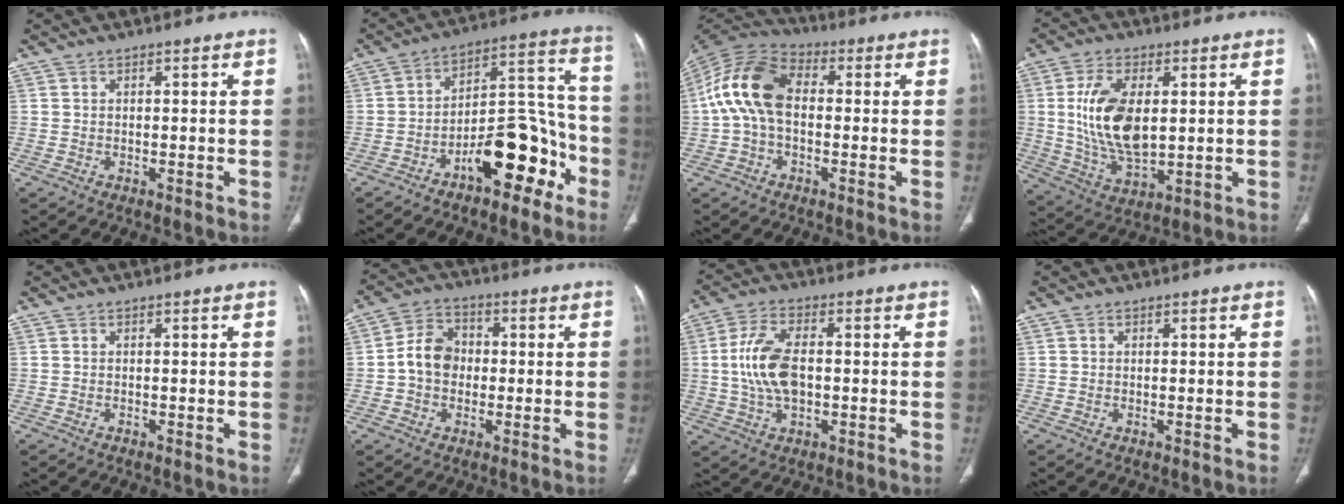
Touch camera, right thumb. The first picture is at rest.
{"total": 15.9, "force": [-8.1, 7.3, 11.6], "torque": [-0.138, 0.085, -0.126]}
{"total": 13.1, "force": [0.3, 8.3, 10.2], "torque": [-0.197, 0.034, -0.006]}
{"total": 14.5, "force": [1.8, 7.9, 12.1], "torque": [-0.225, -0.013, 0.043]}
{"total": 0.0}
{"total": 7.7, "force": [-0.4, 6.3, 4.5], "torque": [-0.062, 0.024, -0.018]}
{"total": 10.7, "force": [0.0, 5.8, 8.9], "torque": [-0.182, 0.010, -0.001]}
{"total": 0.0}